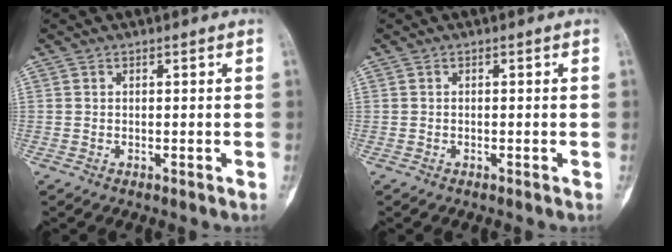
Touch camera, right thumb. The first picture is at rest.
{"total": 0.0}